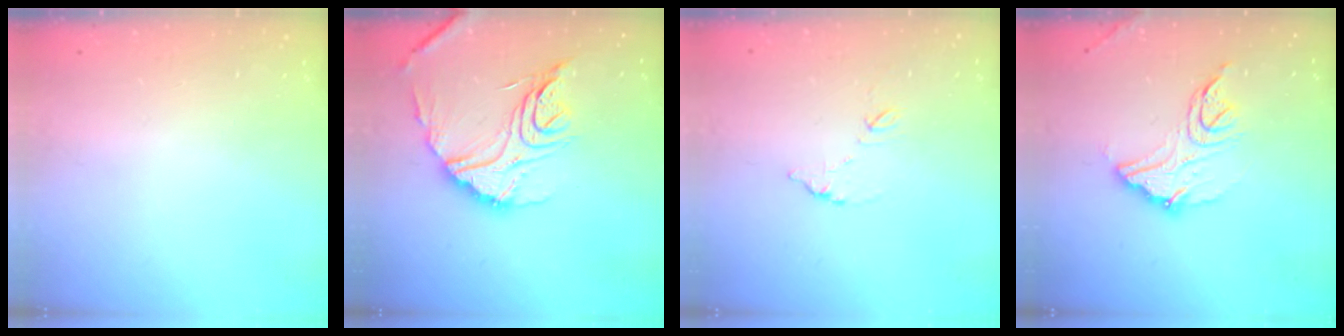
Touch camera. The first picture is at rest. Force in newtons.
{"total": 17.2, "press": 17.1, "slide": 0.9}
{"total": 6.3, "press": 6.3, "slide": 0.4}
{"total": 12.8, "press": 12.8, "slide": 0.7}